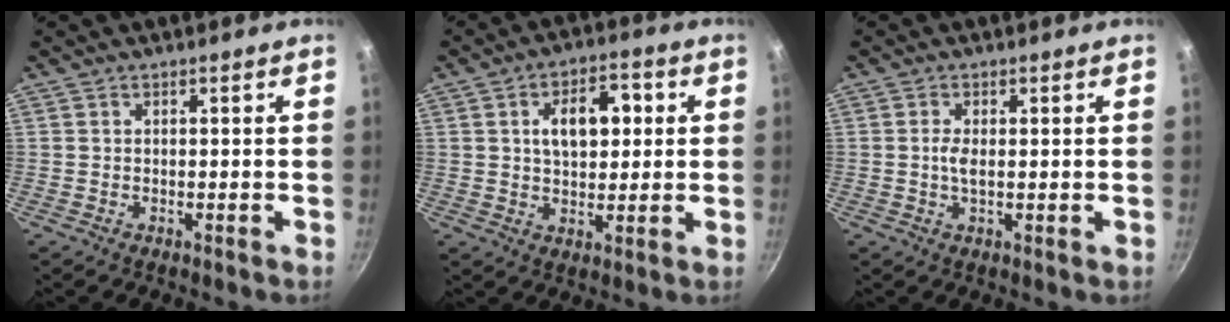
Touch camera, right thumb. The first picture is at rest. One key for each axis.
{"total": 9.8, "fx": 2.2, "fy": 5.8, "fz": 7.7, "tx": -0.095, "ty": 0.007, "tz": 0.032}
{"total": 2.4, "fx": 0.3, "fy": 0.9, "fz": 2.2, "tx": -0.048, "ty": -0.004, "tz": 0.003}